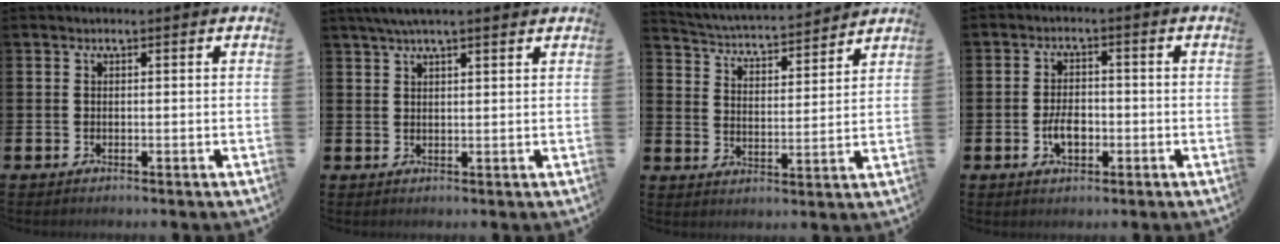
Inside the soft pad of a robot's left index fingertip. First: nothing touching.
{"total": 3.7, "force": [3.0, 0.4, 2.1], "torque": [-0.041, -0.001, 0.053]}
{"total": 4.4, "force": [4.3, 0.4, 0.5], "torque": [-0.031, -0.043, 0.069]}
{"total": 3.8, "force": [-1.0, 2.2, 2.9], "torque": [-0.038, -0.001, -0.021]}